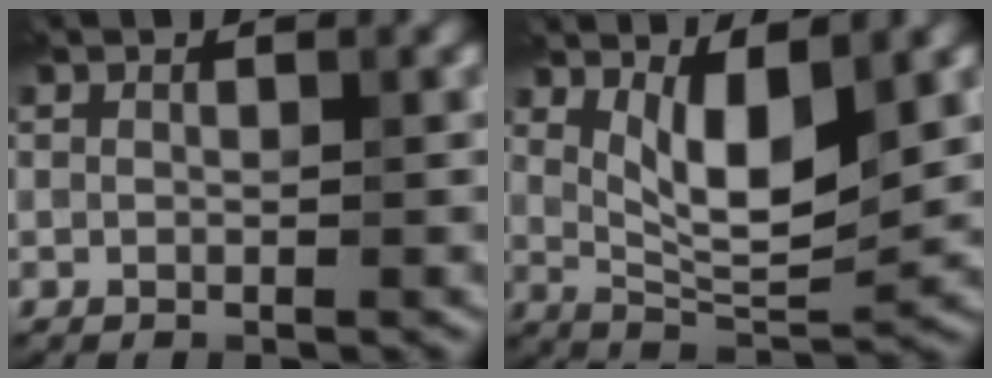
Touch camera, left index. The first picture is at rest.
{"total": 6.1, "force": [2.1, 1.9, 5.4], "torque": [-0.095, -0.014, 0.042]}